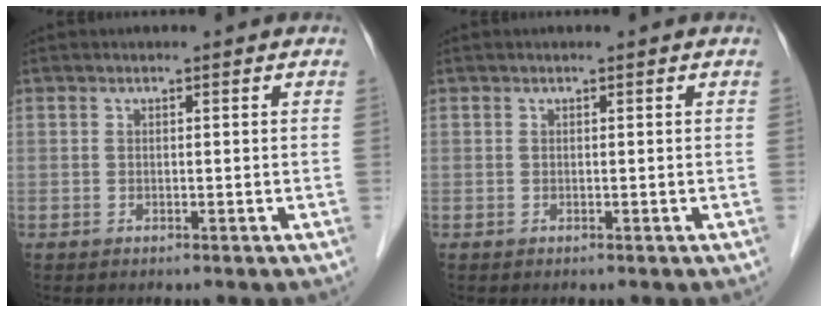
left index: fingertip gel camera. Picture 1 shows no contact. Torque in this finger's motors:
{"motor_torque": [-0.09, -0.07, 0.03, 0.00]}